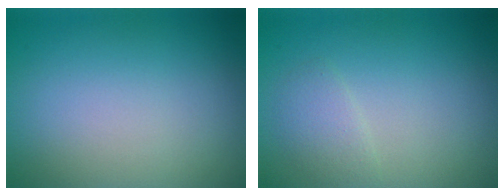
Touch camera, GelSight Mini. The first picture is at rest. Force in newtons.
{"total": 1.5, "press": 1.5, "slide": 0.1}